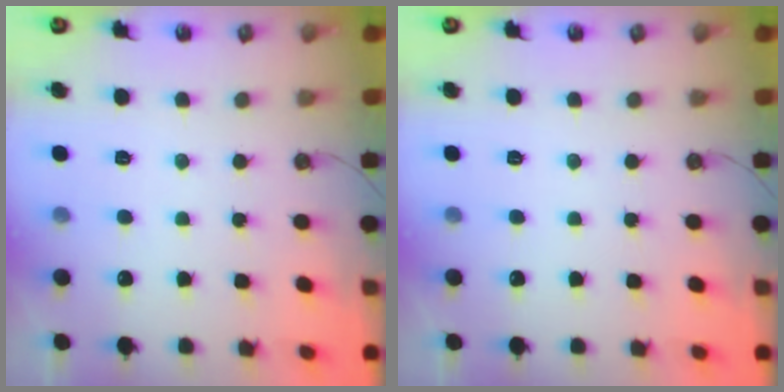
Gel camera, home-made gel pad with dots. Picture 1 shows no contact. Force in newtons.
{"total": 0.0}